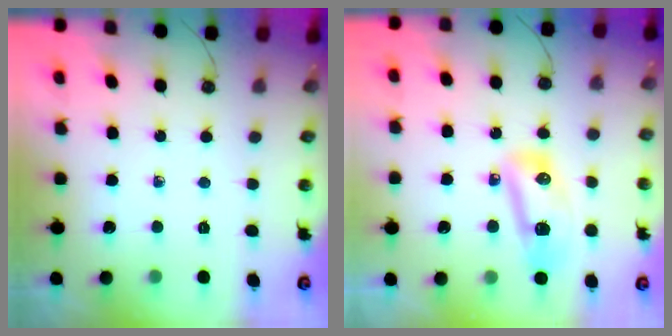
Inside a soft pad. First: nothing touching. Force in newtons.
{"total": 12.8, "press": 12.4, "slide": 3.1}